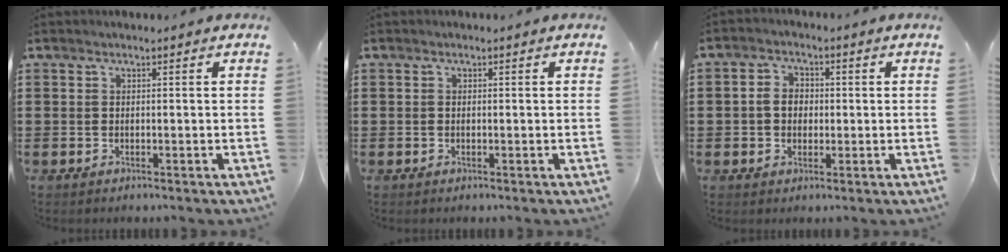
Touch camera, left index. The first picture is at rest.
{"total": 0.0}
{"total": 3.6, "force": [-0.1, 2.9, 2.2], "torque": [-0.051, 0.009, -0.005]}